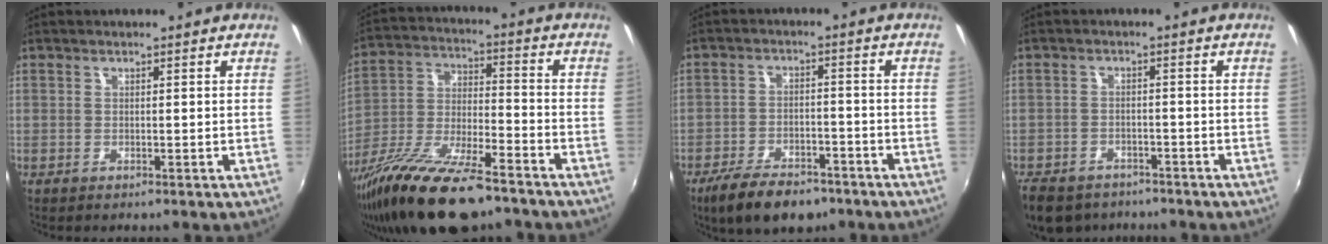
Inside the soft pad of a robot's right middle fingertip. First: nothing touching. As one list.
[{"total": 20.3, "force": [-14.5, 5.7, 13.1], "torque": [-0.259, -0.039, -0.254]}, {"total": 11.5, "force": [-8.3, 5.1, 6.1], "torque": [-0.138, -0.011, -0.136]}, {"total": 11.2, "force": [-8.6, 6.0, 4.0], "torque": [-0.111, -0.012, -0.135]}]